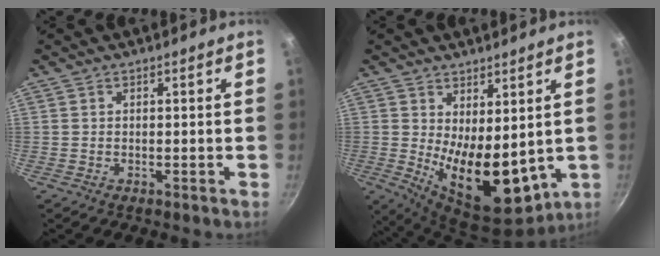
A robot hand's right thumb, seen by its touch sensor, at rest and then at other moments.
{"total": 14.1, "force": [1.0, 7.3, 12.0], "torque": [-0.158, -0.044, 0.037]}